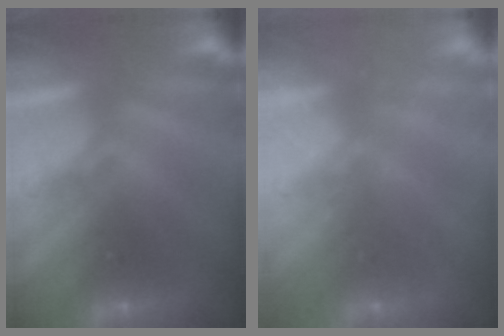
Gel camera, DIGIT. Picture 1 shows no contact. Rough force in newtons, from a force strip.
{"total": 2.5}